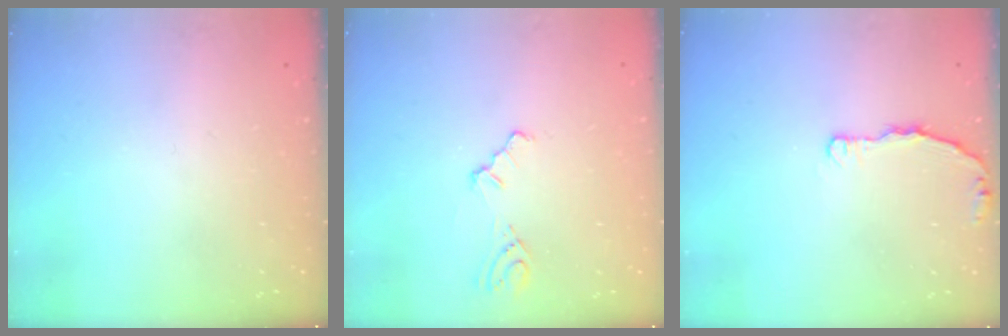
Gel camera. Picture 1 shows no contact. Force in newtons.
{"total": 3.0, "press": 3.0, "slide": 0.4}
{"total": 4.4, "press": 4.4, "slide": 0.5}